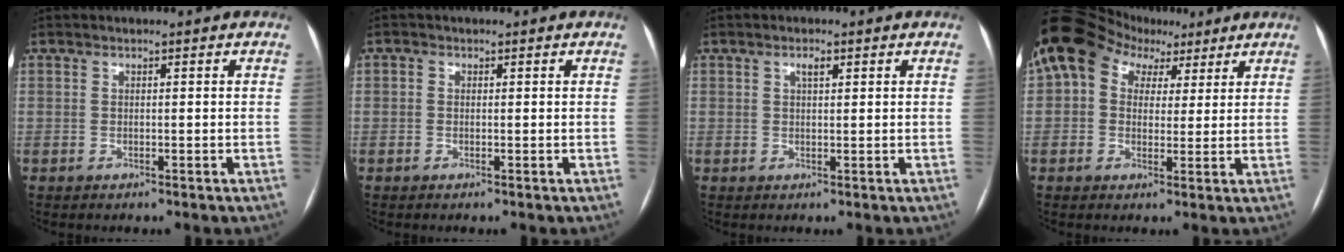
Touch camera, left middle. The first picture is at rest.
{"total": 2.5, "force": [-1.7, -1.5, -1.1], "torque": [0.019, -0.013, -0.025]}
{"total": 1.6, "force": [0.8, 0.5, 1.3], "torque": [-0.024, 0.003, 0.012]}
{"total": 8.0, "force": [3.5, 6.1, 3.9], "torque": [-0.066, 0.049, 0.066]}